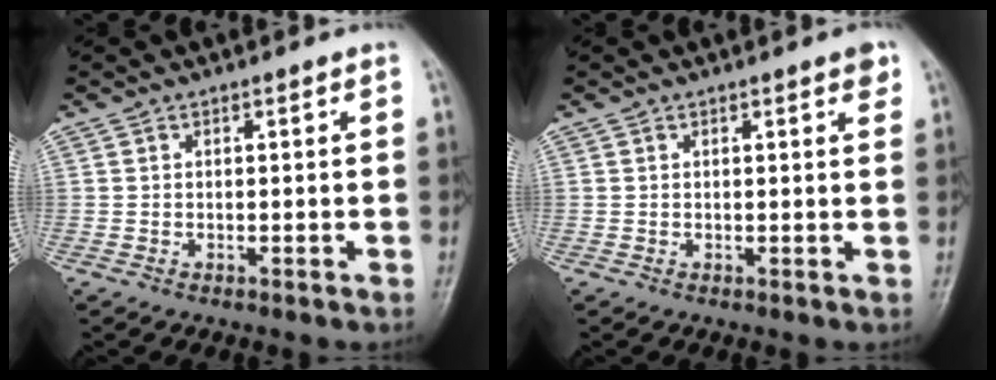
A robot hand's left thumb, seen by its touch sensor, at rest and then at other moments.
{"total": 1.9, "force": [1.1, 0.5, 1.4], "torque": [-0.015, -0.003, 0.011]}